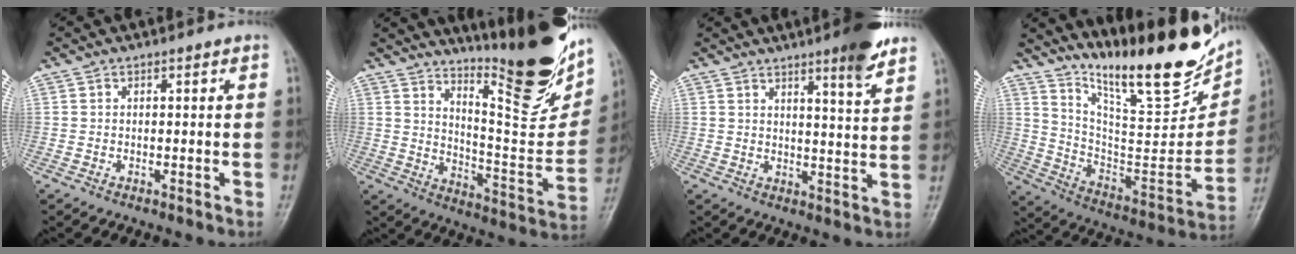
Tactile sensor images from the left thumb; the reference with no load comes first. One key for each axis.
{"total": 22.4, "fx": 15.8, "fy": 4.3, "fz": 15.3, "tx": -0.192, "ty": -0.112, "tz": 0.243}
{"total": 7.7, "fx": 5.4, "fy": 0.5, "fz": 5.4, "tx": -0.069, "ty": -0.037, "tz": 0.073}
{"total": 25.3, "fx": 18.3, "fy": 6.1, "fz": 16.3, "tx": -0.212, "ty": -0.095, "tz": 0.299}